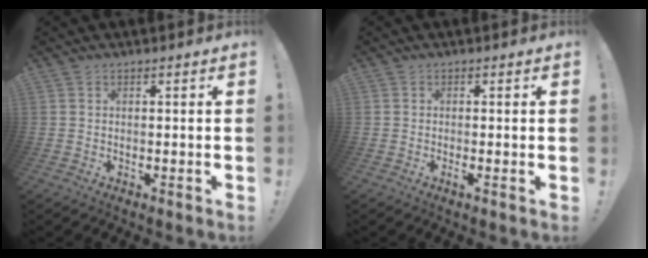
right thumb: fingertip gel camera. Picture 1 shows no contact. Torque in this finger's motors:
{"motor_torque": [-0.09, -0.01, 0.07, -0.25, 0.01]}